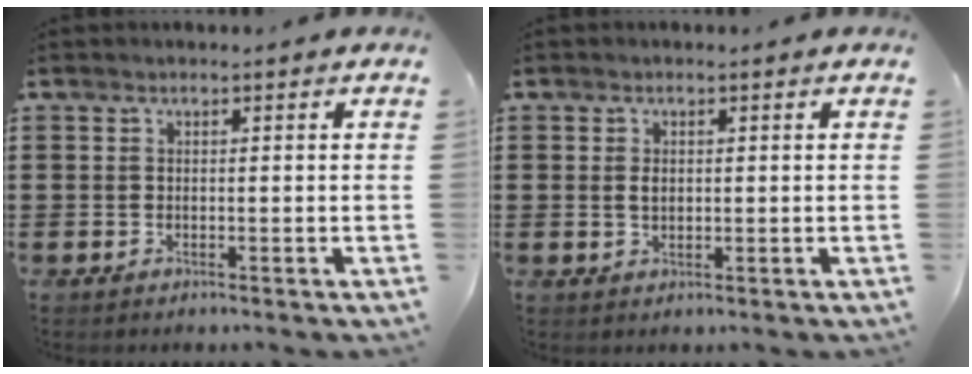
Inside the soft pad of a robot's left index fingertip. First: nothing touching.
{"total": 1.6, "force": [0.3, 1.0, 1.3], "torque": [-0.029, 0.005, 0.005]}